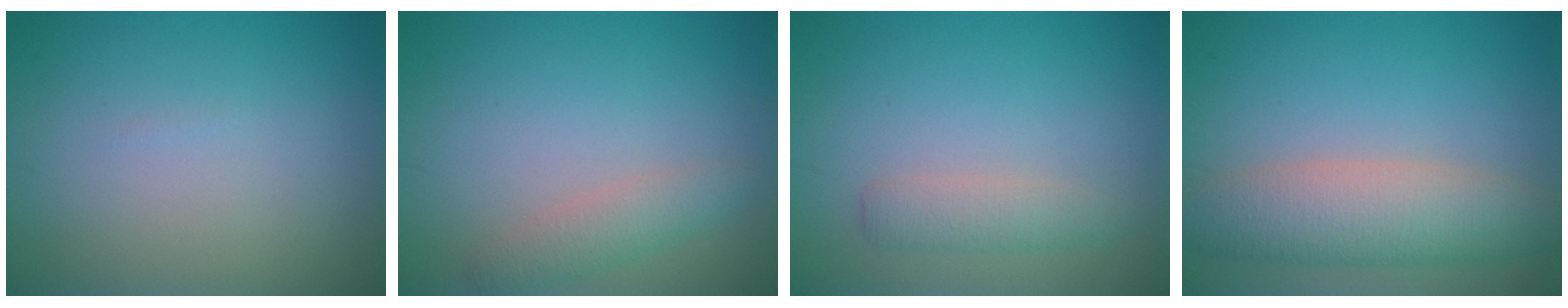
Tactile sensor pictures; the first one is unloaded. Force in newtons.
{"total": 2.1, "press": 2.1, "slide": 0.1}
{"total": 2.0, "press": 2.0, "slide": 0.2}
{"total": 6.0, "press": 6.0, "slide": 0.4}